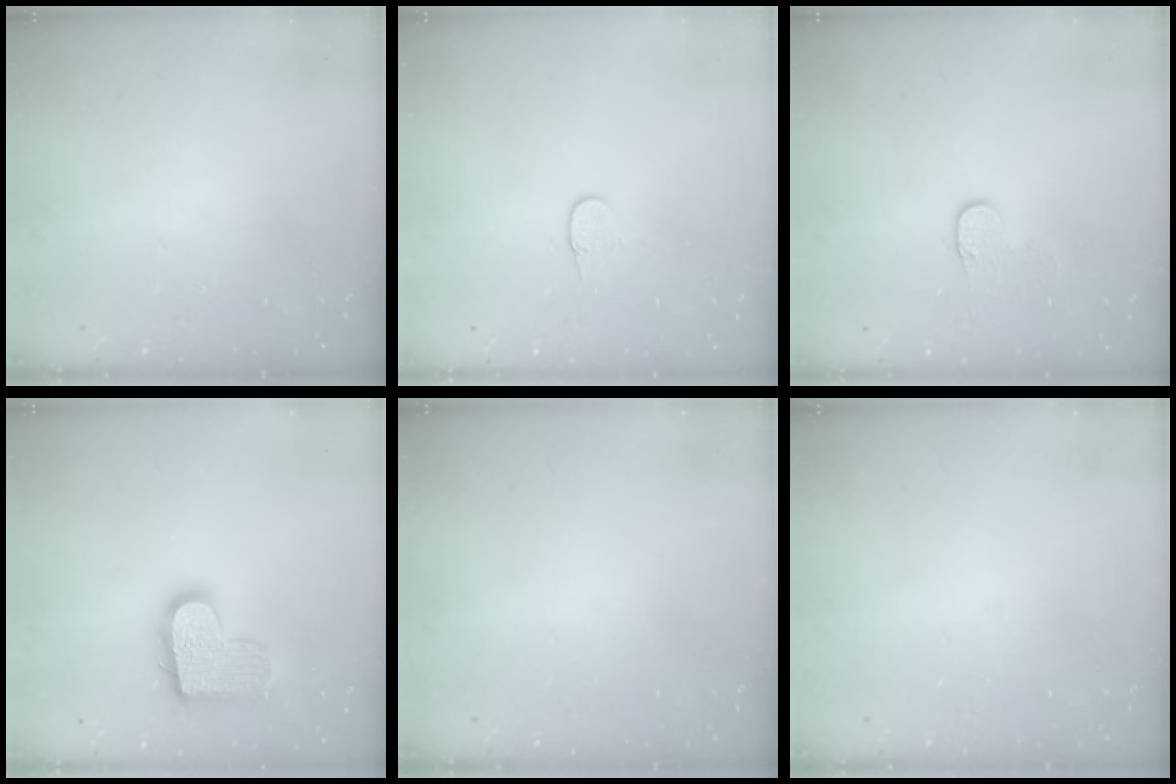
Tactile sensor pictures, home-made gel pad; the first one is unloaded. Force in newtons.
{"total": 3.2, "press": 3.2, "slide": 0.3}
{"total": 5.1, "press": 5.1, "slide": 0.5}
{"total": 14.6, "press": 14.6, "slide": 0.9}
{"total": 0.0}
{"total": 0.0}